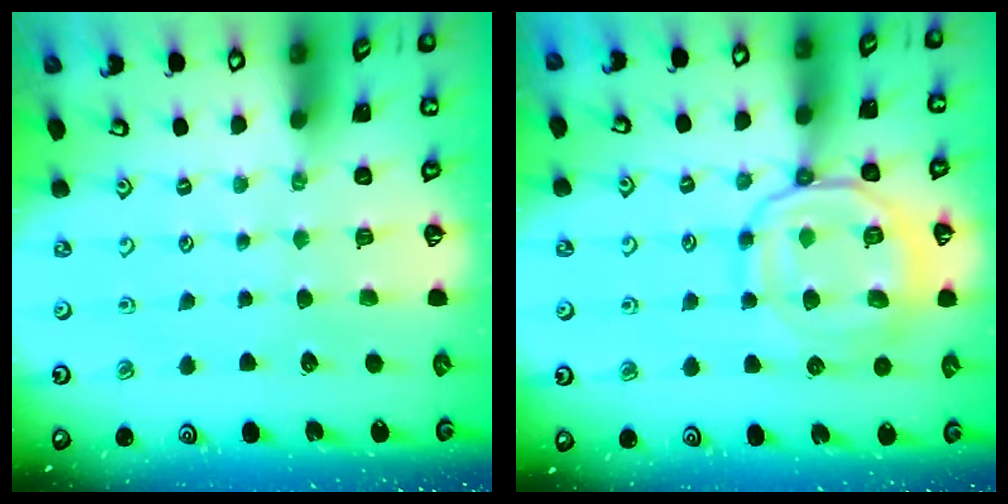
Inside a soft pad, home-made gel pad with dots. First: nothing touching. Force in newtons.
{"total": 15.7, "press": 15.7, "slide": 1.4}